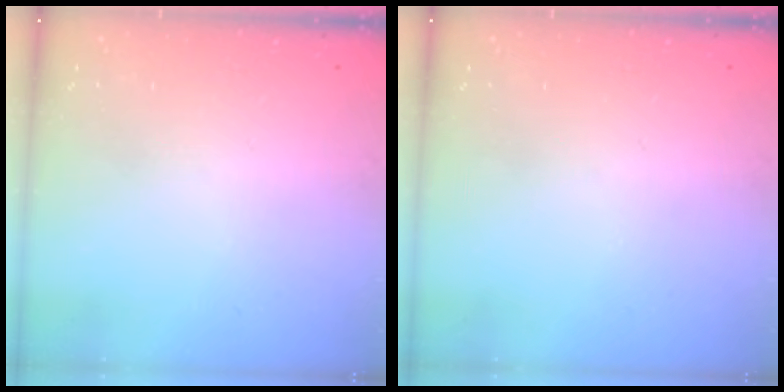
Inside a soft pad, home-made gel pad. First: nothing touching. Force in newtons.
{"total": 0.0}